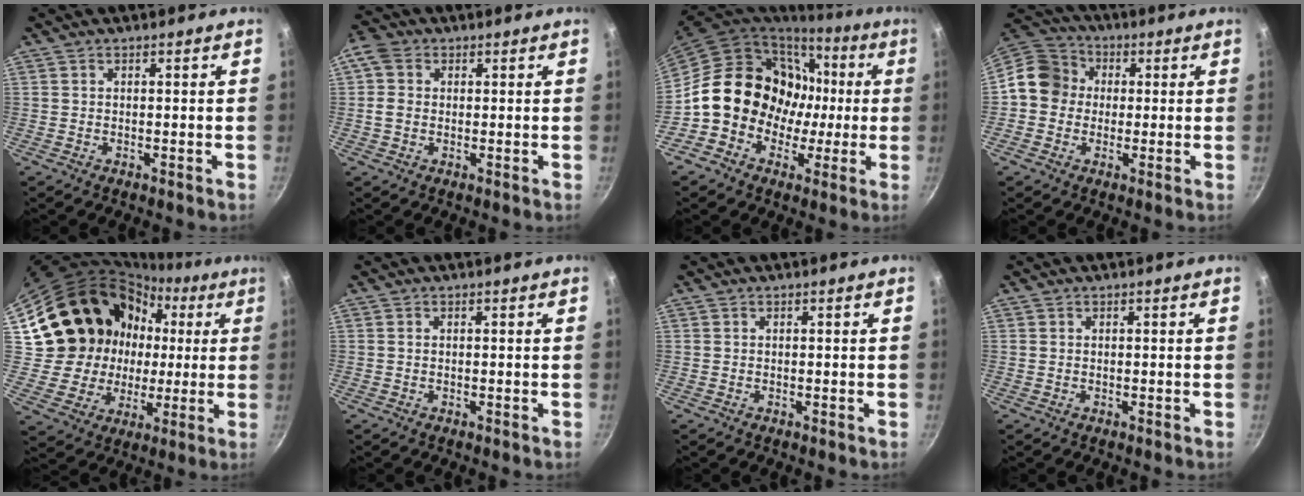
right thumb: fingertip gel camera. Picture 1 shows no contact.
{"total": 4.7, "force": [0.4, 3.9, 2.7], "torque": [-0.045, 0.007, -0.006]}
{"total": 18.1, "force": [-0.6, 15.8, 8.9], "torque": [-0.098, 0.043, -0.010]}
{"total": 10.1, "force": [0.3, 9.1, 4.3], "torque": [-0.044, 0.025, -0.019]}
{"total": 20.9, "force": [3.7, 18.3, 9.3], "torque": [-0.143, 0.028, 0.084]}
{"total": 0.0}
{"total": 0.0}
{"total": 0.0}